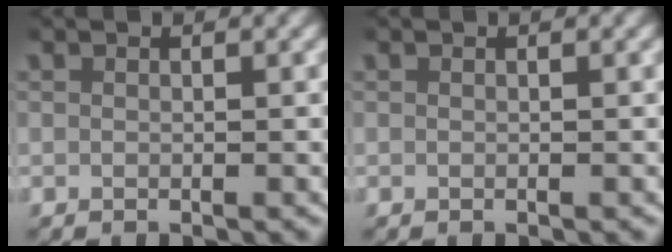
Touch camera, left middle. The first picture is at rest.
{"total": 0.0}